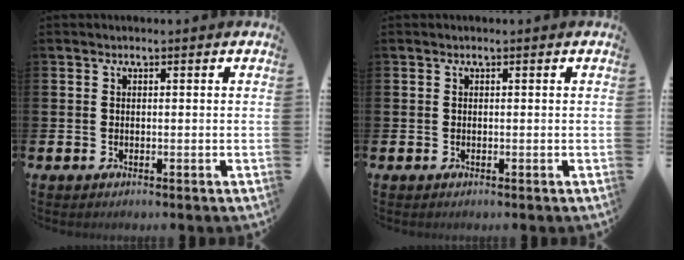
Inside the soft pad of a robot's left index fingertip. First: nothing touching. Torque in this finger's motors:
{"motor_torque": [-0.01, 0.00, 0.00, 0.00]}